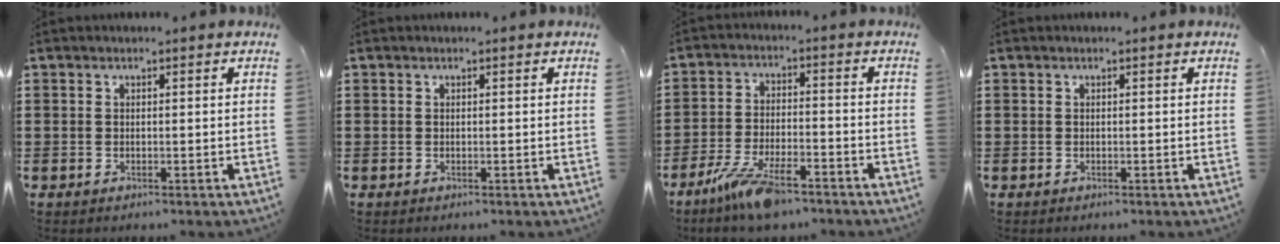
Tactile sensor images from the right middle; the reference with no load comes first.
{"total": 0.0}
{"total": 8.4, "force": [-5.9, 1.9, 5.6], "torque": [-0.124, -0.007, -0.113]}
{"total": 0.0}